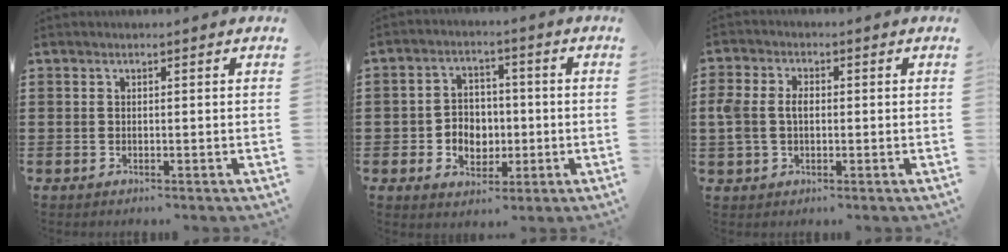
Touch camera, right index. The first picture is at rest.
{"total": 4.7, "force": [-0.8, 4.3, 1.7], "torque": [-0.031, 0.006, -0.020]}
{"total": 3.9, "force": [0.1, 2.8, 2.8], "torque": [-0.075, 0.005, -0.006]}